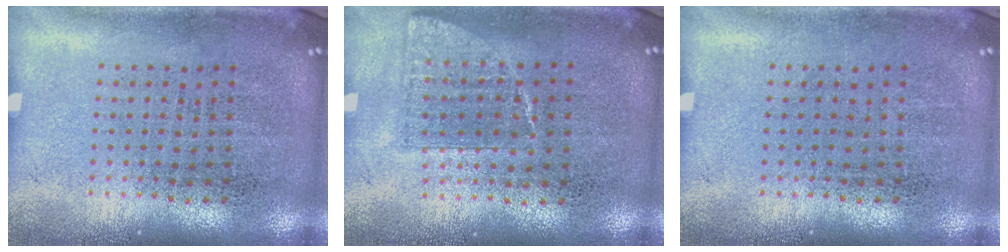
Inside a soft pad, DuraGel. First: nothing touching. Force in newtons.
{"total": 0.8, "press": 0.8, "slide": 0.1}
{"total": 0.0}